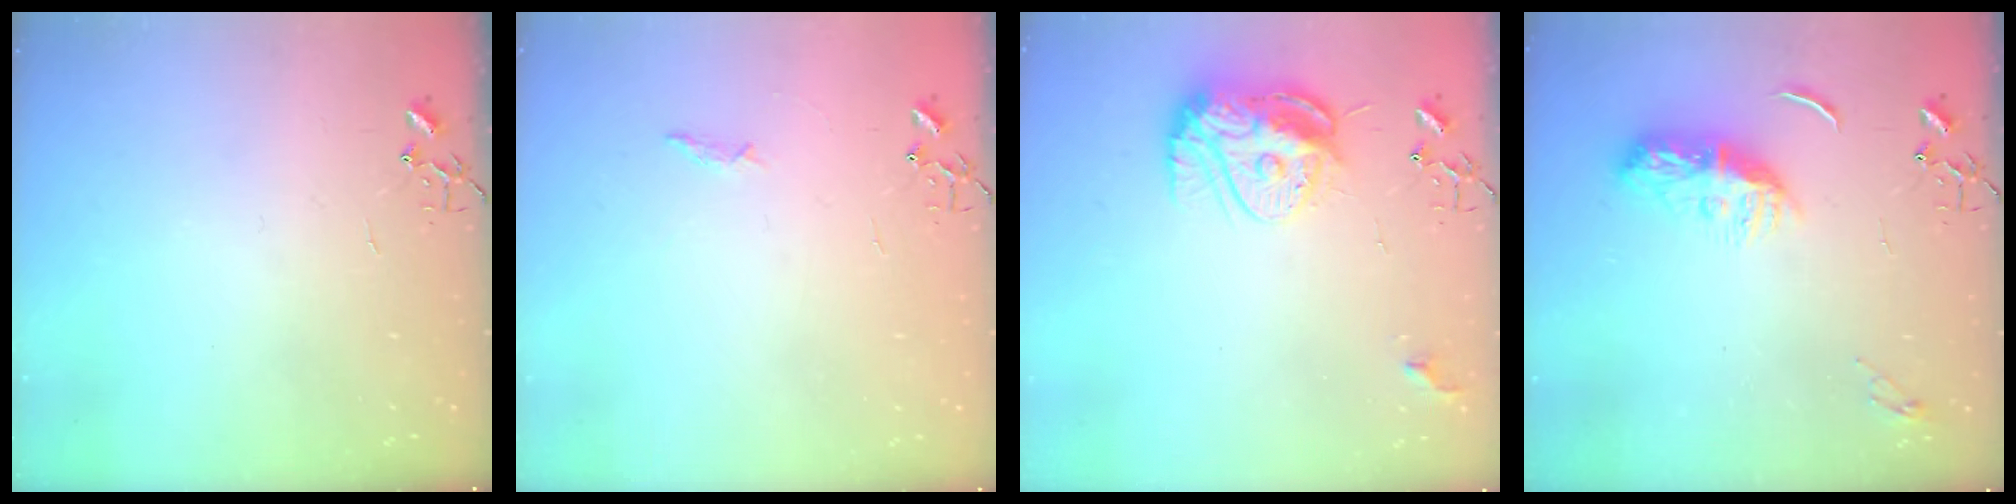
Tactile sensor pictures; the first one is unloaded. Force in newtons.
{"total": 4.4, "press": 4.4, "slide": 0.6}
{"total": 13.4, "press": 13.3, "slide": 1.2}
{"total": 10.1, "press": 10.1, "slide": 0.1}